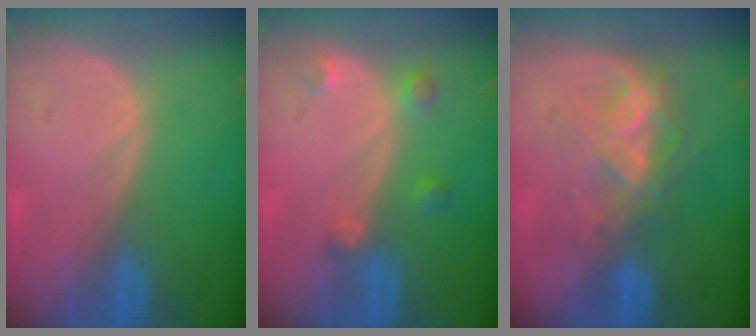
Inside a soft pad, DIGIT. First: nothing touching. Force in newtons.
{"total": 2.7, "press": 2.6, "slide": 0.5}
{"total": 6.8, "press": 5.9, "slide": 3.4}